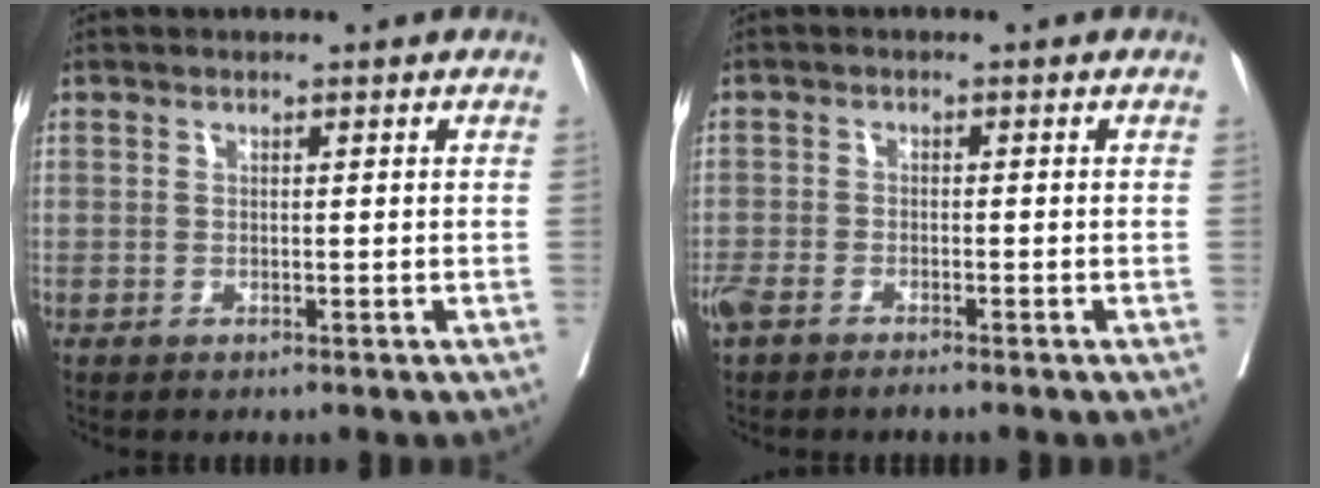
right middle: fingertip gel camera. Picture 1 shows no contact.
{"total": 4.2, "force": [-3.3, 1.4, 2.3], "torque": [-0.047, -0.003, -0.060]}